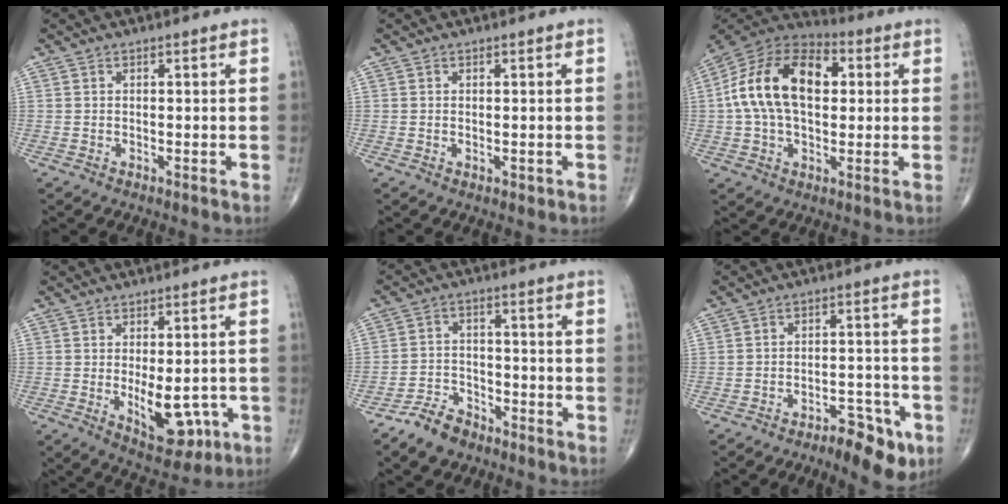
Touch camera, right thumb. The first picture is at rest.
{"total": 0.9, "force": [-0.1, 0.6, 0.7], "torque": [-0.011, -0.001, 0.001]}
{"total": 19.2, "force": [2.7, 11.7, 14.9], "torque": [-0.261, 0.027, 0.038]}
{"total": 9.5, "force": [-2.0, 4.7, 8.0], "torque": [-0.087, -0.011, -0.014]}
{"total": 6.4, "force": [-5.0, 3.4, 2.1], "torque": [-0.033, 0.026, -0.096]}
{"total": 8.6, "force": [-5.2, 3.4, 6.0], "torque": [-0.067, 0.033, -0.075]}